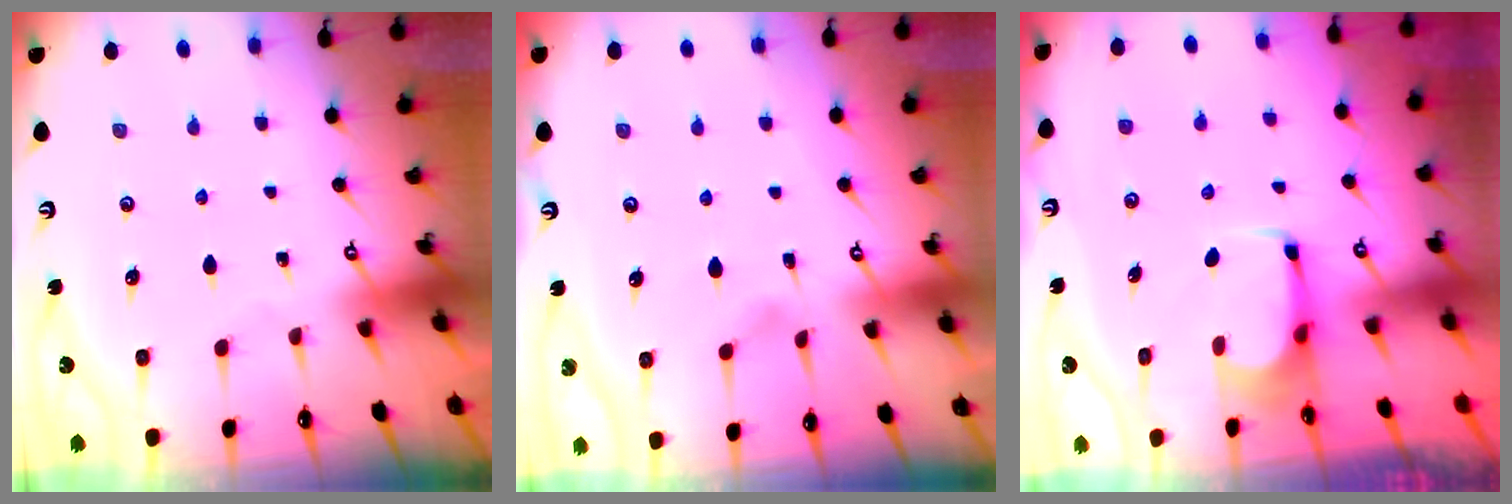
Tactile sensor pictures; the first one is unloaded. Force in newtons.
{"total": 1.1, "press": 0.6, "slide": 1.0}
{"total": 2.5, "press": 2.5, "slide": 0.4}